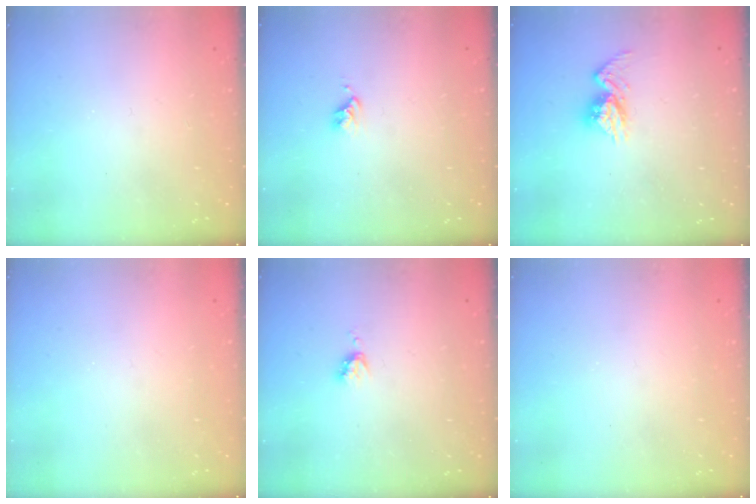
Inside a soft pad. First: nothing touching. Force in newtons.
{"total": 2.7, "press": 2.7, "slide": 0.4}
{"total": 8.9, "press": 8.9, "slide": 0.4}
{"total": 0.0}
{"total": 3.8, "press": 3.8, "slide": 0.5}
{"total": 0.0}